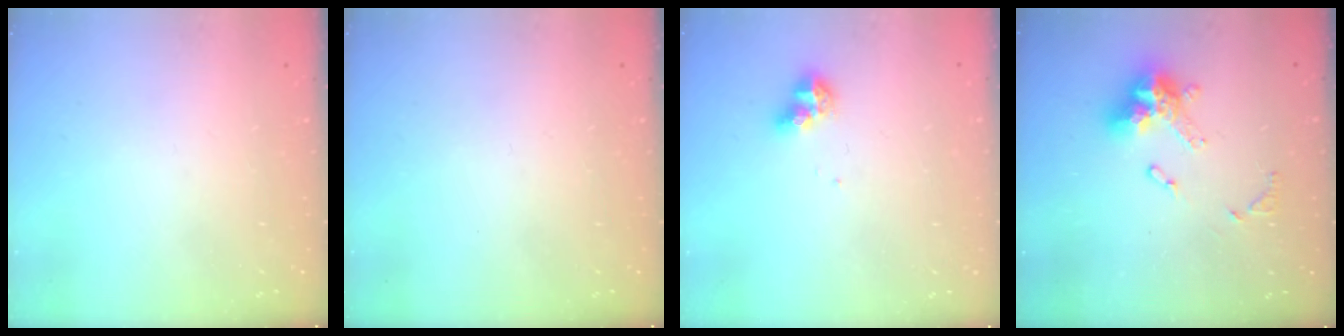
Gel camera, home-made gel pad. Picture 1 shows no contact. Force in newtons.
{"total": 0.0}
{"total": 7.0, "press": 7.0, "slide": 0.9}
{"total": 13.4, "press": 13.3, "slide": 1.4}